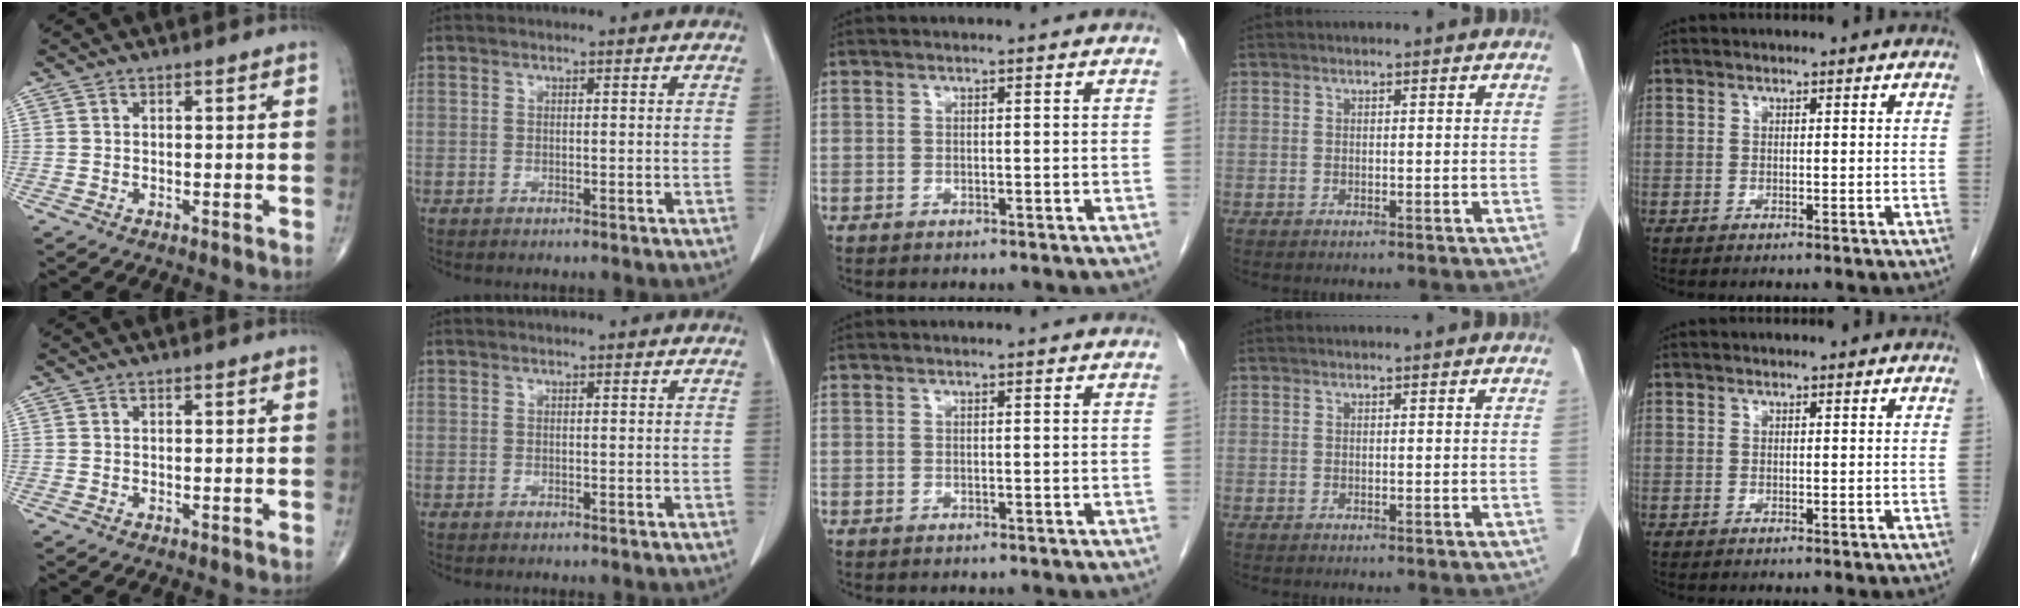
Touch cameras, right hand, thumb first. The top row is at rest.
{}